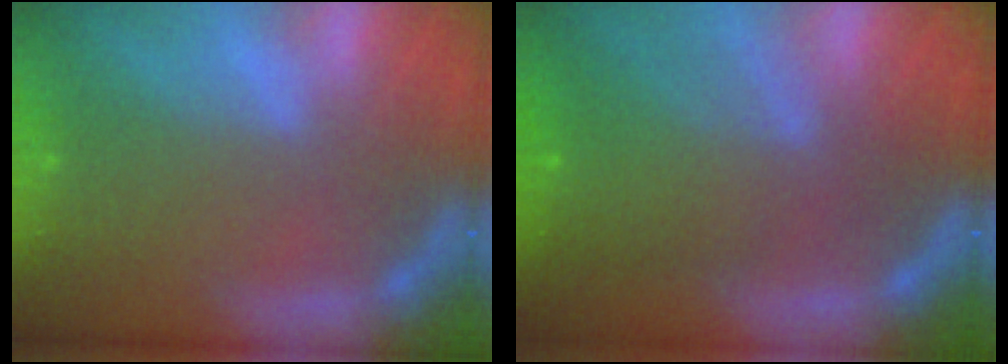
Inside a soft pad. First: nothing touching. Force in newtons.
{"total": 7.5}